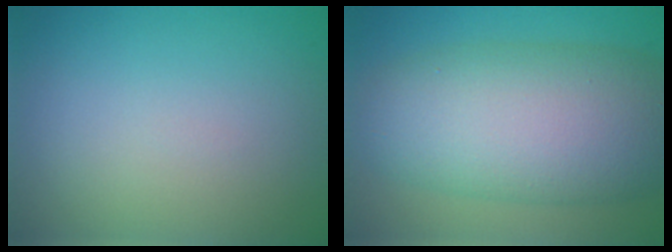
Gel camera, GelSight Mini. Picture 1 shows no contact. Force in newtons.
{"total": 11.4, "press": 11.4, "slide": 0.5}